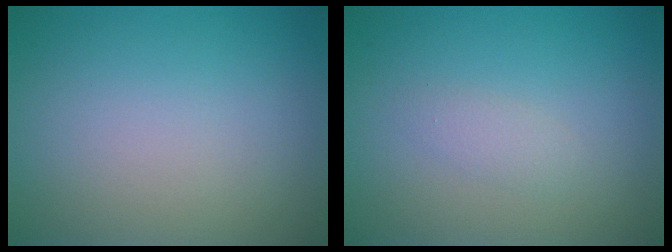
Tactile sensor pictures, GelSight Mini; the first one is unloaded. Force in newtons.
{"total": 1.1, "press": 1.1, "slide": 0.0}